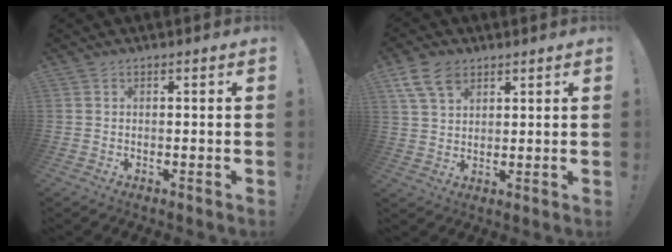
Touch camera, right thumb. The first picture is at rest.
{"total": 9.1, "force": [5.3, 5.8, 4.6], "torque": [-0.091, -0.008, 0.106]}